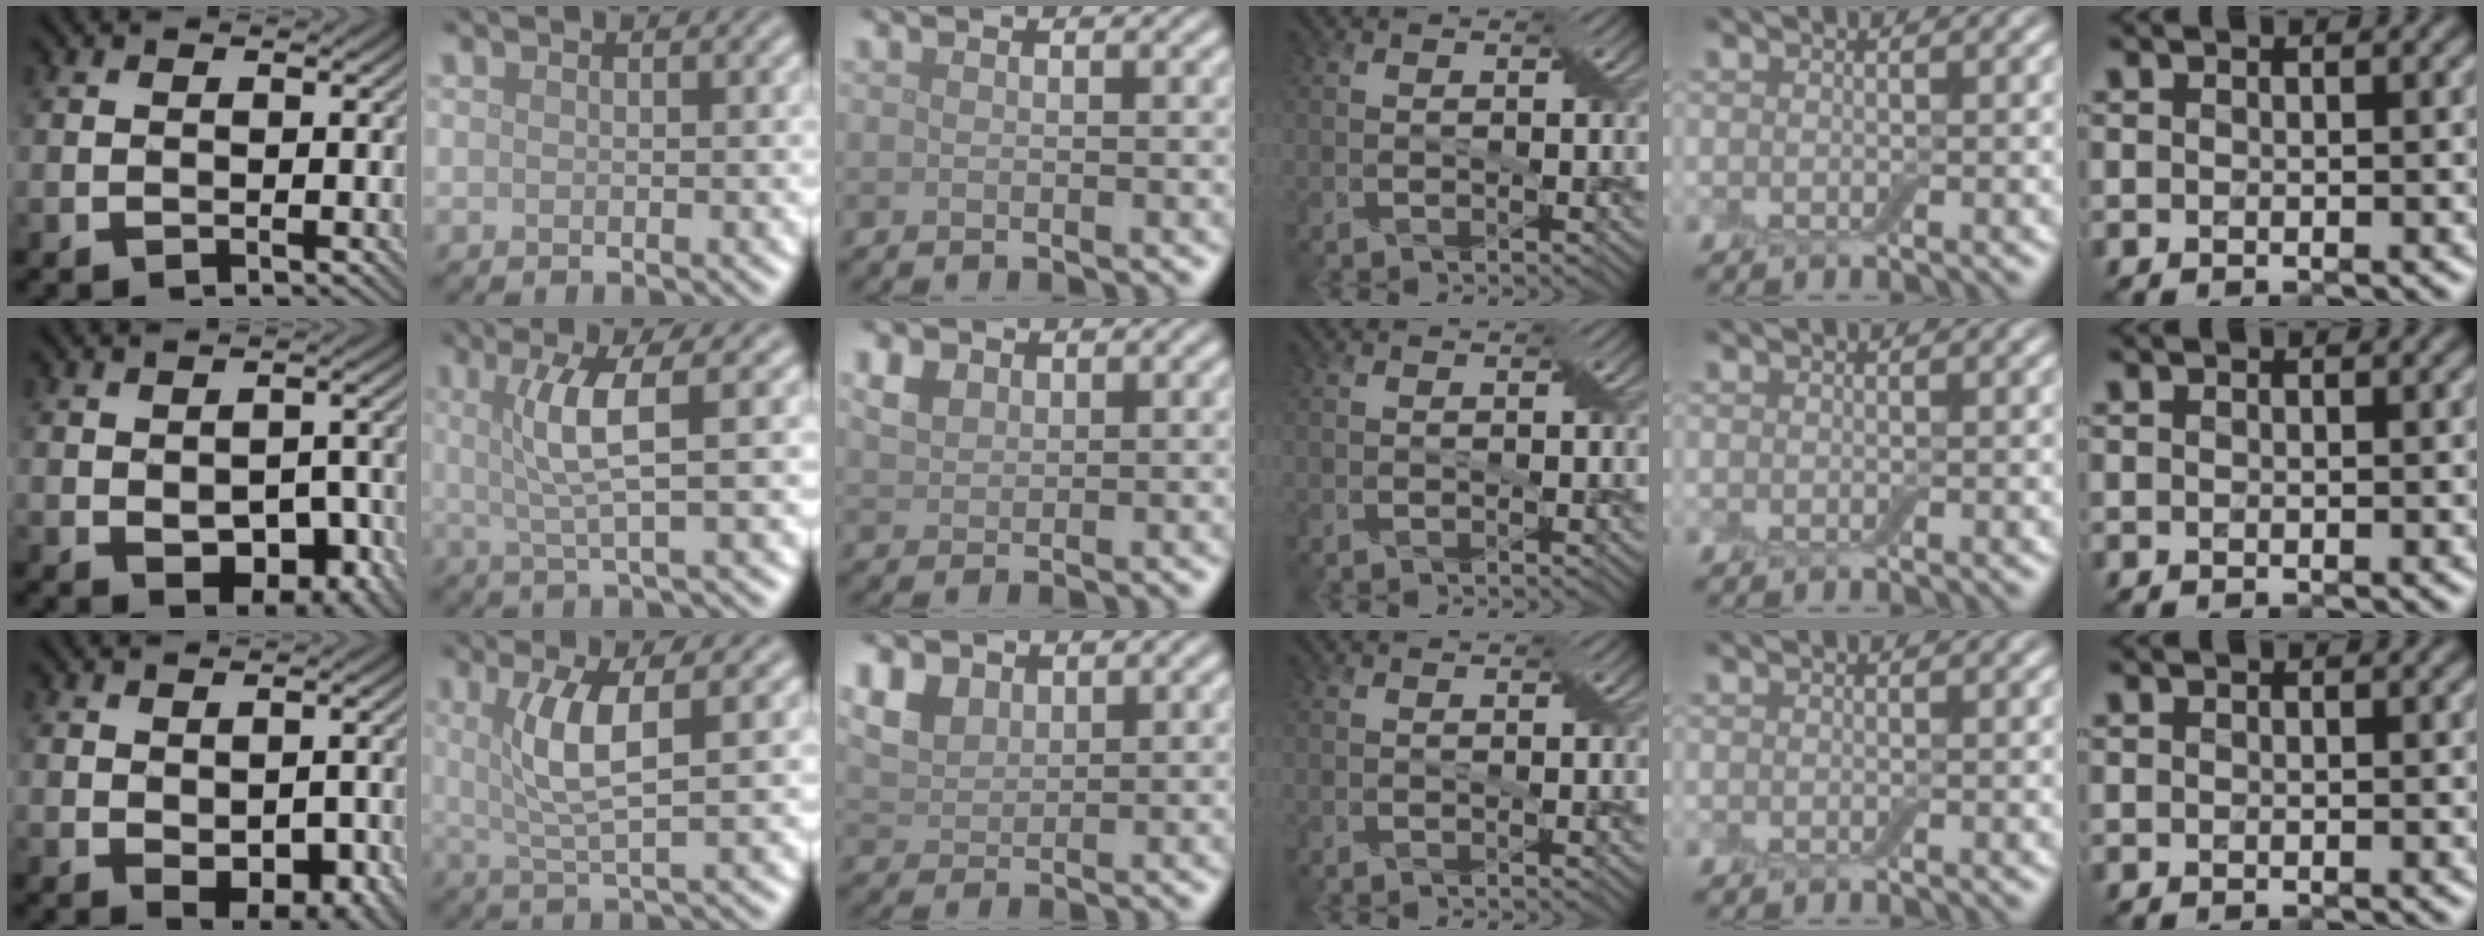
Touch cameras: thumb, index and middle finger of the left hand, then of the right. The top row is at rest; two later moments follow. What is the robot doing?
{"motion": "pour", "object": "bowl"}